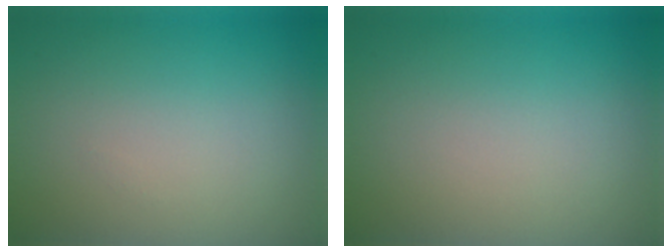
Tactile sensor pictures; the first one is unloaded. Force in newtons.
{"total": 0.0}